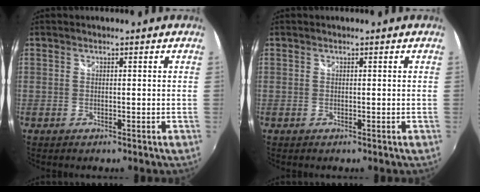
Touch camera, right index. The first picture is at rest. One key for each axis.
{"total": 0.0}